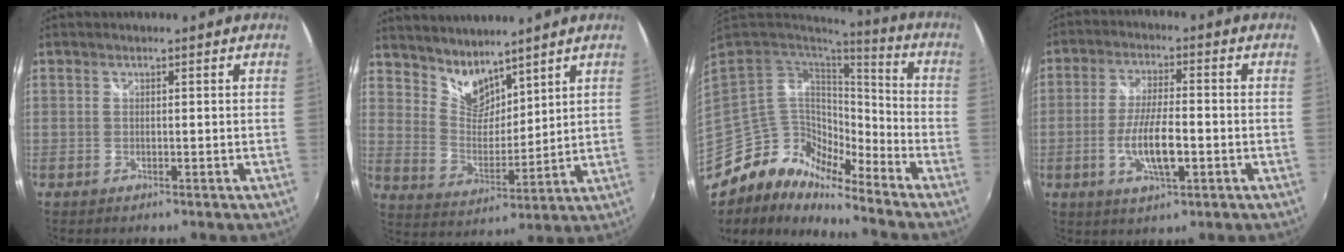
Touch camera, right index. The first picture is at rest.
{"total": 8.8, "force": [7.6, 3.5, 2.9], "torque": [-0.048, -0.002, 0.150]}
{"total": 11.6, "force": [-9.3, 4.4, 5.2], "torque": [-0.081, 0.007, -0.195]}
{"total": 9.0, "force": [-2.5, 2.5, 8.3], "torque": [-0.163, -0.007, -0.045]}